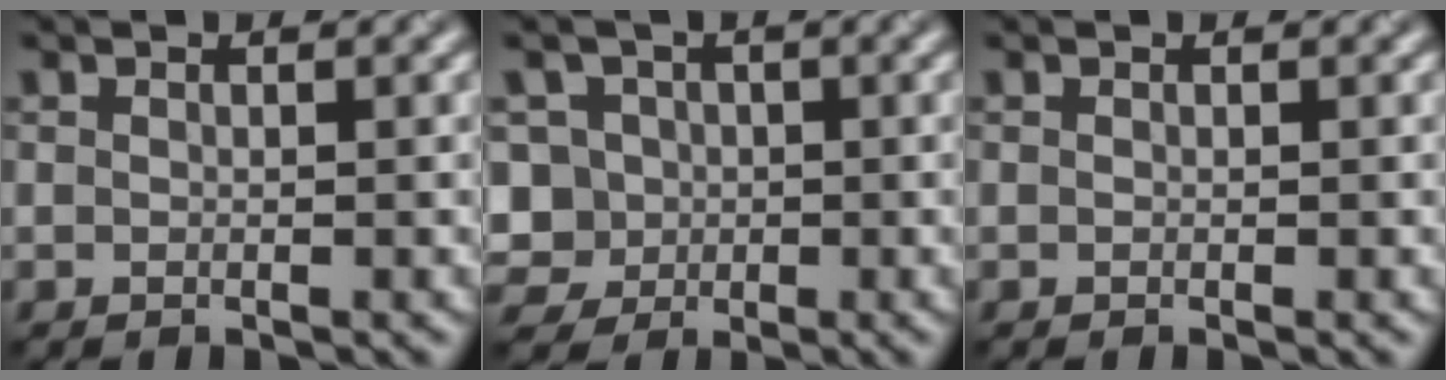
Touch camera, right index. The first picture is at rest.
{"total": 6.9, "force": [-0.7, 6.3, 2.6], "torque": [-0.047, 0.027, -0.042]}
{"total": 0.0}